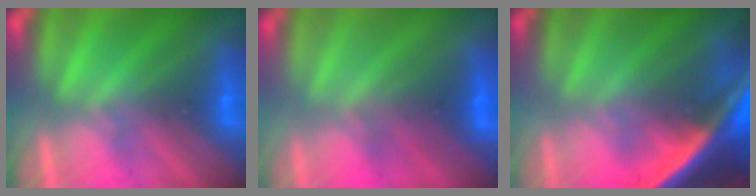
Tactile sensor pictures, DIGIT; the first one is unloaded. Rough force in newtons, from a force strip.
{"total": 1.9}
{"total": 7.3}